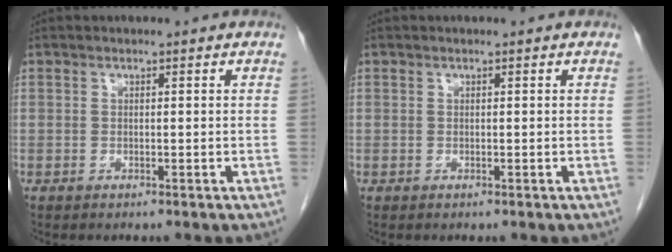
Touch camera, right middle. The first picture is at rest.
{"total": 0.0}